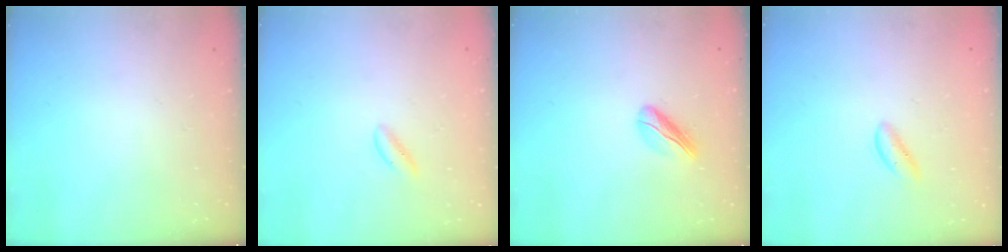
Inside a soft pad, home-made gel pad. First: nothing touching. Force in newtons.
{"total": 1.4, "press": 1.2, "slide": 0.6}
{"total": 5.2, "press": 5.1, "slide": 0.9}
{"total": 1.1, "press": 1.0, "slide": 0.3}